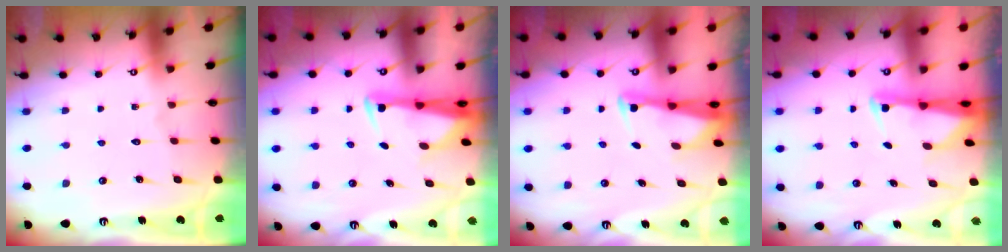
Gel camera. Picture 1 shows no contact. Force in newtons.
{"total": 2.8, "press": 2.6, "slide": 1.0}
{"total": 2.6, "press": 2.5, "slide": 0.6}
{"total": 2.7, "press": 2.6, "slide": 0.5}